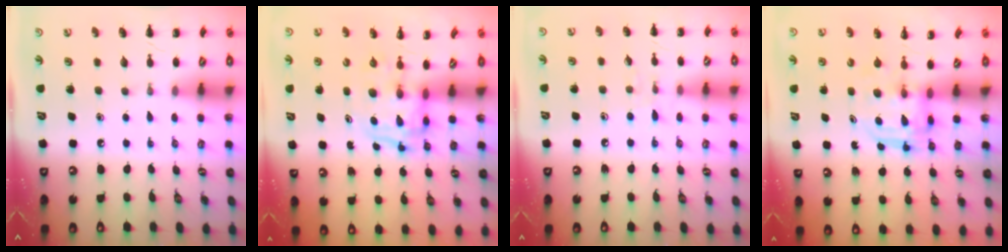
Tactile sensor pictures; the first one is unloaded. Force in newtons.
{"total": 3.2, "press": 3.2, "slide": 0.6}
{"total": 5.5, "press": 5.2, "slide": 1.9}
{"total": 3.0, "press": 3.0, "slide": 0.2}